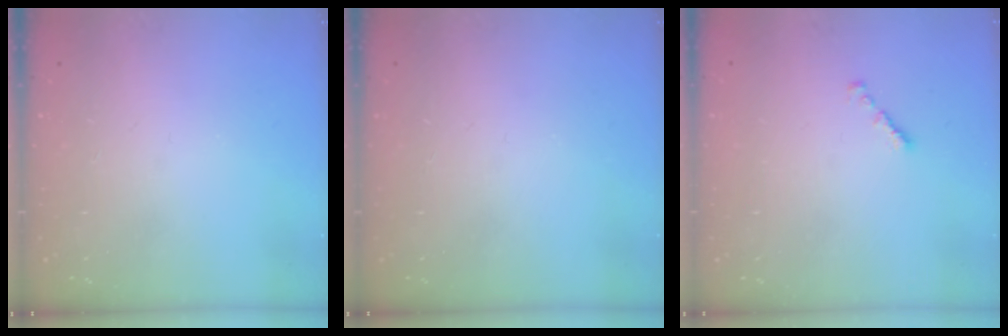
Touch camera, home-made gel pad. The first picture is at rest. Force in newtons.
{"total": 0.0}
{"total": 0.8, "press": 0.7, "slide": 0.4}